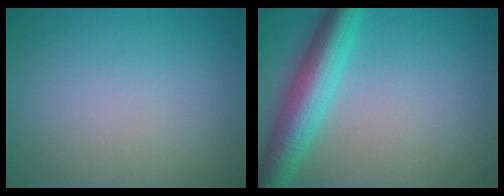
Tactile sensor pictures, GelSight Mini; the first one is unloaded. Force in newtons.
{"total": 6.6, "press": 6.6, "slide": 0.1}